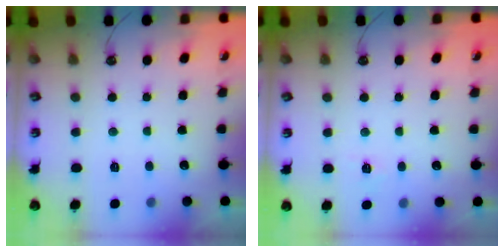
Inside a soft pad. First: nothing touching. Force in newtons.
{"total": 4.7, "press": 4.6, "slide": 0.6}